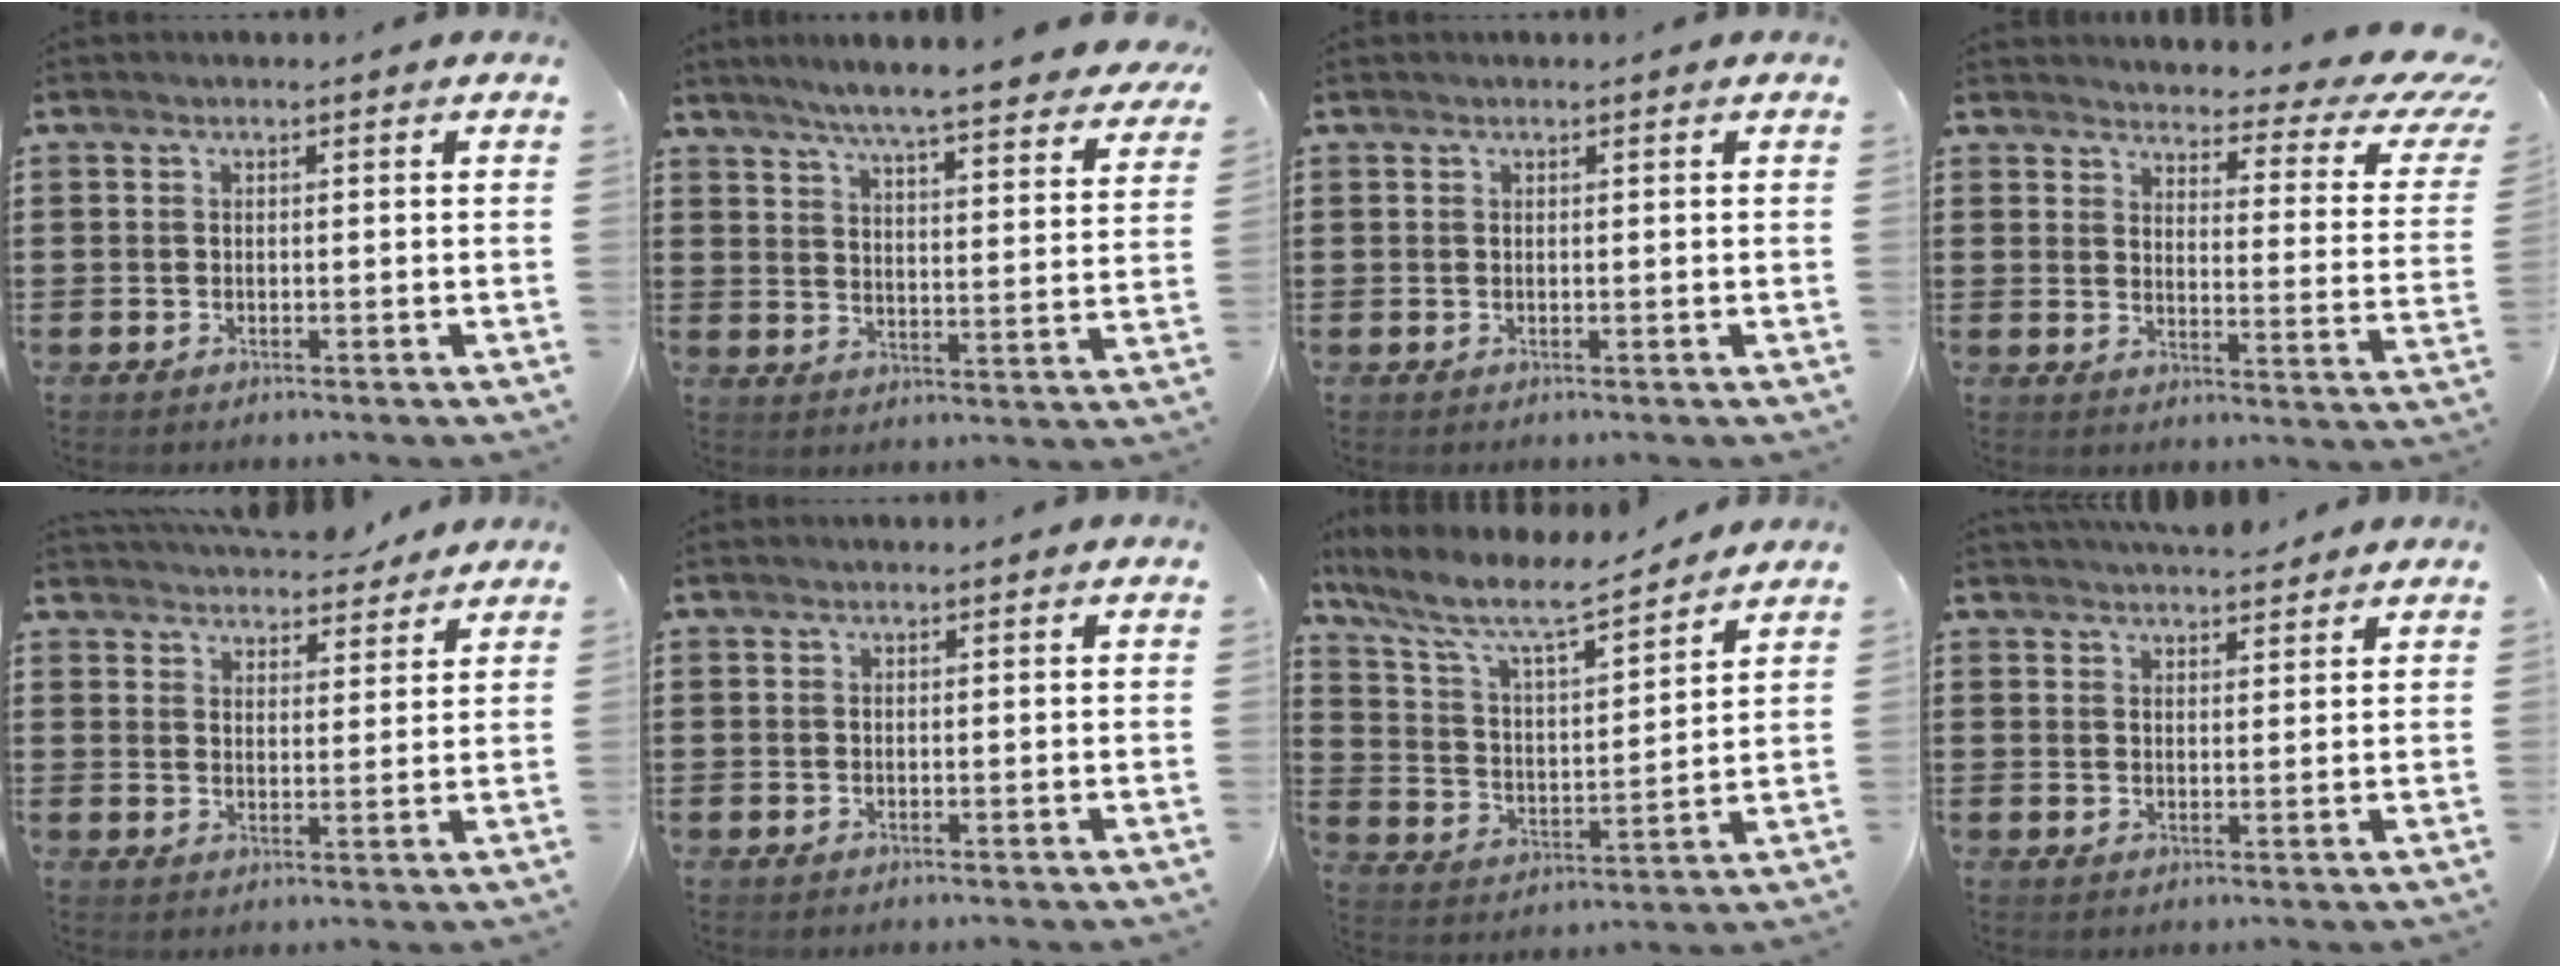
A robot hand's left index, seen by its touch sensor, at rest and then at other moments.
{"total": 5.8, "force": [5.2, -0.4, 2.5], "torque": [-0.071, -0.034, 0.086]}
{"total": 0.0}
{"total": 4.7, "force": [3.8, 1.2, 2.5], "torque": [-0.046, -0.035, 0.056]}
{"total": 4.8, "force": [4.7, 0.8, 0.4], "torque": [-0.017, -0.021, 0.084]}
{"total": 0.0}
{"total": 8.3, "force": [6.8, 1.4, 4.6], "torque": [-0.118, -0.039, 0.111]}
{"total": 3.7, "force": [3.5, 0.8, 0.9], "torque": [-0.026, -0.007, 0.067]}